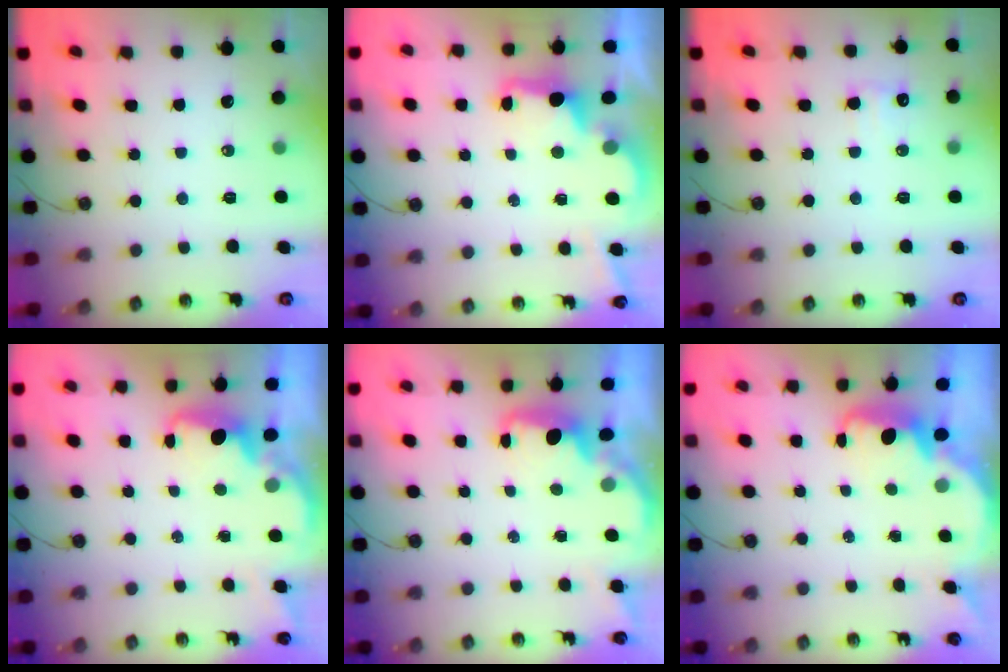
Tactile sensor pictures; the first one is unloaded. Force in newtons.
{"total": 2.5, "press": 2.4, "slide": 0.8}
{"total": 7.1, "press": 7.0, "slide": 1.2}
{"total": 1.9, "press": 1.7, "slide": 0.7}
{"total": 1.5, "press": 1.3, "slide": 0.7}
{"total": 2.5, "press": 2.4, "slide": 0.6}